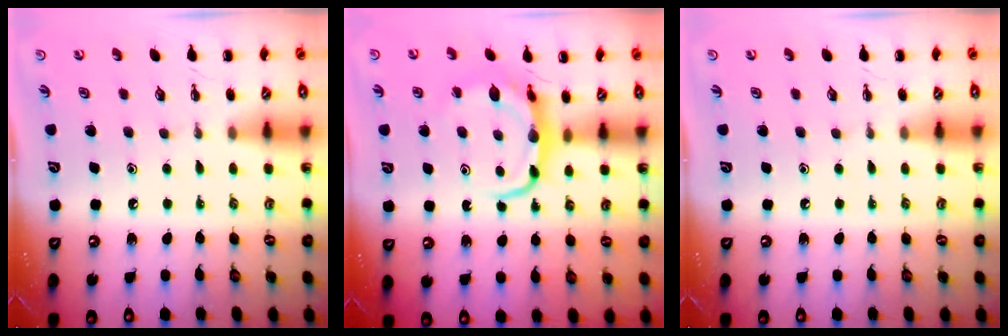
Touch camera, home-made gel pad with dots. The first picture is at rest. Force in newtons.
{"total": 6.9, "press": 6.9, "slide": 1.0}
{"total": 0.0}